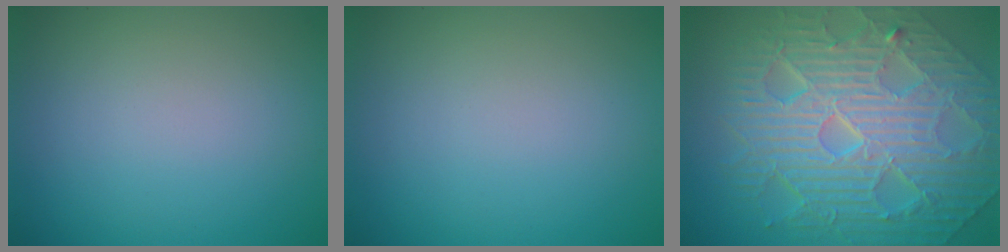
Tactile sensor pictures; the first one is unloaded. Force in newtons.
{"total": 0.0}
{"total": 11.7, "press": 7.8, "slide": 8.8}